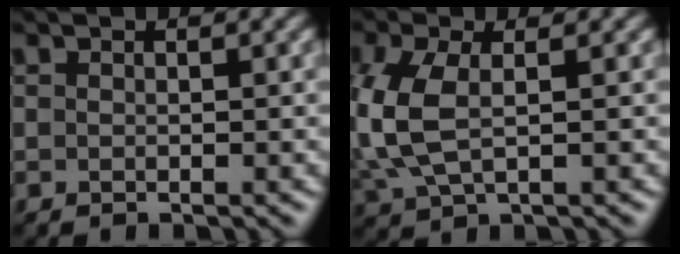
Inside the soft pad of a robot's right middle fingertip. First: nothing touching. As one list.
[{"total": 6.0, "force": [0.1, 3.3, 5.0], "torque": [-0.141, 0.001, 0.002]}]